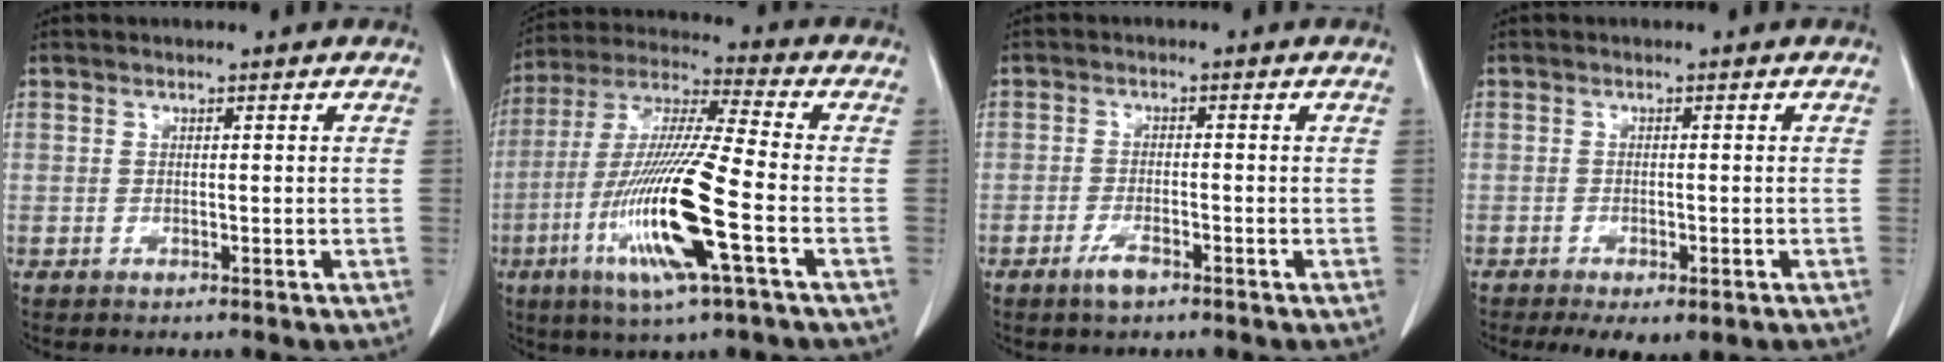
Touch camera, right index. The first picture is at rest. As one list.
[{"total": 17.2, "force": [-5.5, 0.5, 16.3], "torque": [-0.335, -0.019, -0.107]}, {"total": 2.7, "force": [-1.9, 0.7, 1.9], "torque": [-0.044, -0.001, -0.033]}, {"total": 5.2, "force": [-3.3, 2.5, 3.2], "torque": [-0.042, -0.007, -0.046]}]